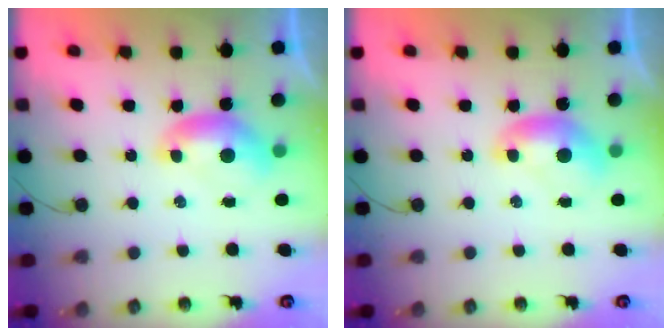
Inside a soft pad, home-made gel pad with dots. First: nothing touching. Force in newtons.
{"total": 0.0}